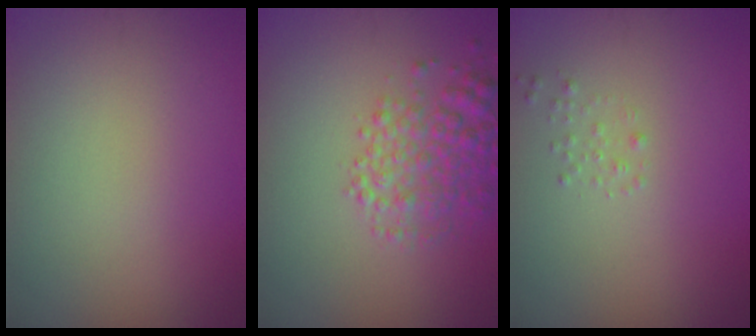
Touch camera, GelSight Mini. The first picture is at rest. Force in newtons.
{"total": 3.6, "press": 3.6, "slide": 0.2}
{"total": 0.6, "press": 0.6, "slide": 0.1}